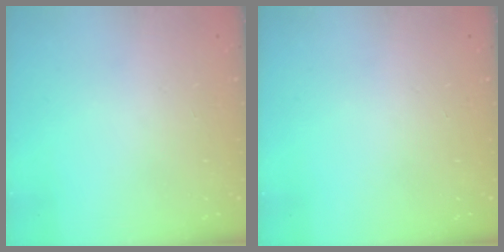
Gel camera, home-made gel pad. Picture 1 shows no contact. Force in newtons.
{"total": 0.0}